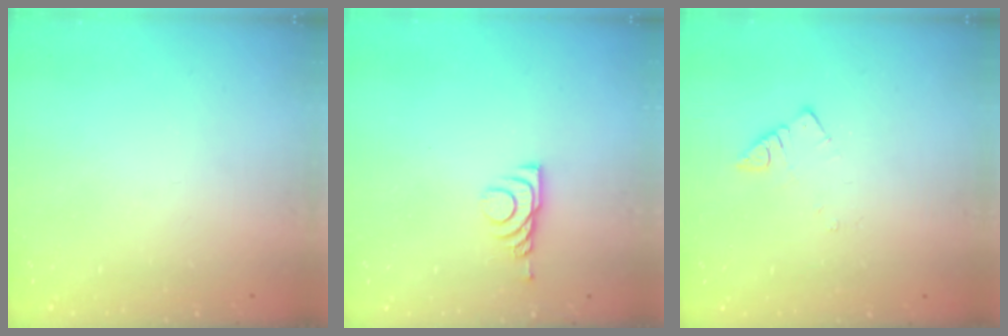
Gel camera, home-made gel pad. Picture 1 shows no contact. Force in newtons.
{"total": 6.0, "press": 5.9, "slide": 0.8}
{"total": 2.5, "press": 2.5, "slide": 0.3}